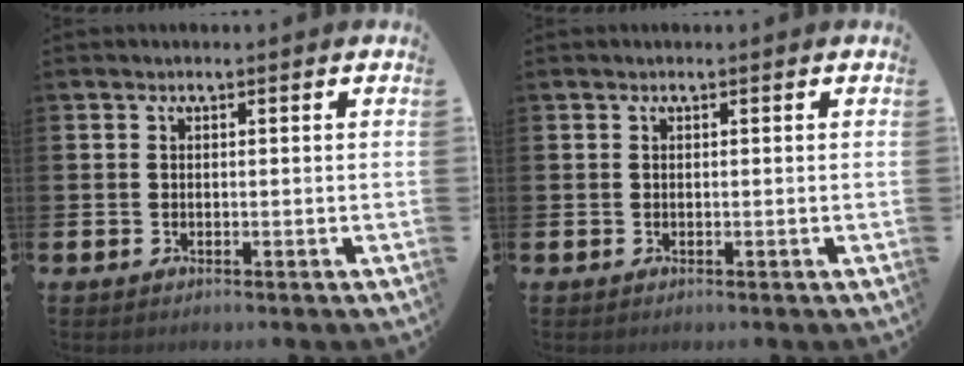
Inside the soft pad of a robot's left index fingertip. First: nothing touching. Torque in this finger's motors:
{"motor_torque": [-0.01, 0.14, 0.00, 0.00]}